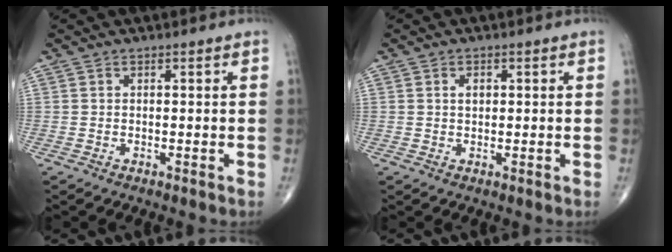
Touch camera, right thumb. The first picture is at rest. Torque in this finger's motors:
{"motor_torque": [-0.02, 0.19, 0.11, 0.03, 0.00]}